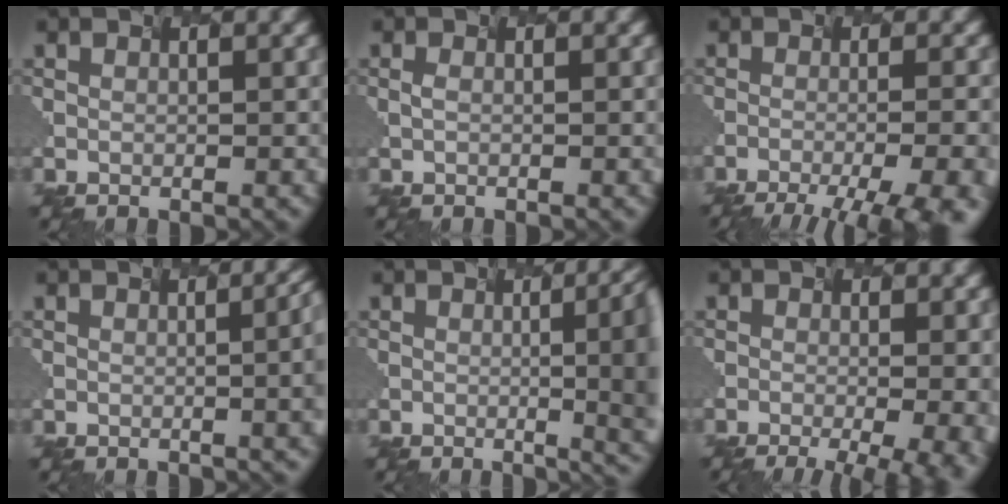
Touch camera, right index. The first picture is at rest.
{"total": 0.0}
{"total": 12.4, "force": [-7.7, 4.4, 8.6], "torque": [-0.058, 0.000, -0.078]}
{"total": 8.4, "force": [0.7, 4.3, 7.2], "torque": [-0.017, 0.033, 0.000]}
{"total": 13.5, "force": [-0.1, 6.7, 11.7], "torque": [-0.050, 0.023, 0.008]}
{"total": 9.2, "force": [-3.0, 3.7, 7.9], "torque": [-0.037, 0.000, -0.022]}